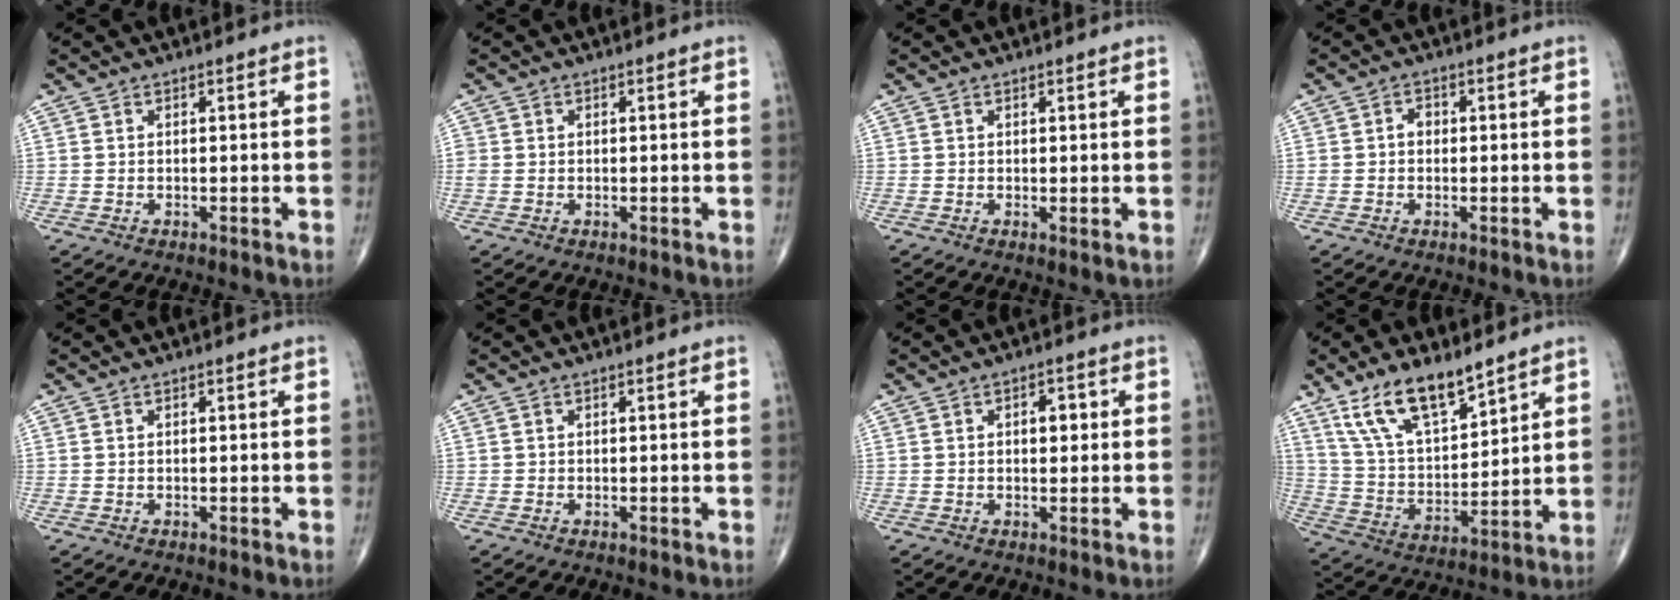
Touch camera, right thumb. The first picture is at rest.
{"total": 1.3, "force": [0.1, 1.2, 0.5], "torque": [-0.011, 0.002, 0.002]}
{"total": 0.8, "force": [0.2, 0.2, 0.7], "torque": [-0.014, -0.004, 0.003]}
{"total": 1.9, "force": [0.0, 1.5, 1.1], "torque": [-0.011, 0.007, -0.002]}
{"total": 0.0}
{"total": 0.0}
{"total": 3.2, "force": [0.6, 1.9, 2.6], "torque": [-0.025, 0.002, 0.005]}
{"total": 14.6, "force": [10.0, 5.5, 9.1], "torque": [-0.146, -0.049, 0.201]}